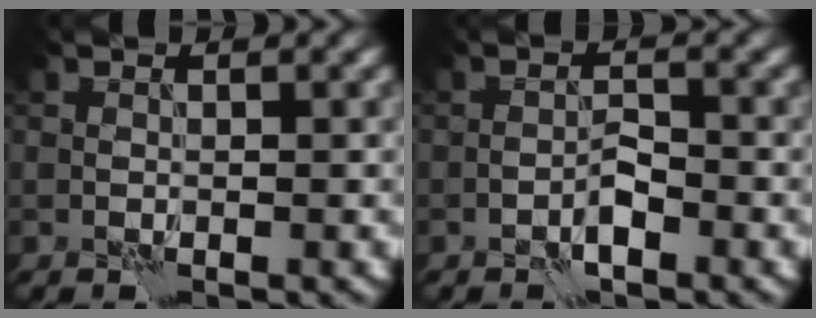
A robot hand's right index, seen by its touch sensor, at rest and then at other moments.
{"total": 1.7, "force": [-1.1, 0.5, 1.2], "torque": [-0.022, 0.006, -0.023]}